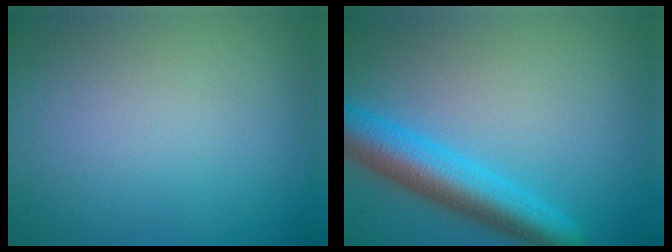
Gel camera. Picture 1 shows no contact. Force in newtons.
{"total": 6.4, "press": 6.4, "slide": 0.3}